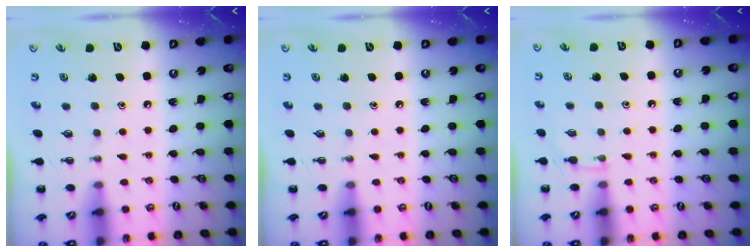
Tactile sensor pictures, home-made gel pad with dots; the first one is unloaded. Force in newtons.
{"total": 0.0}
{"total": 3.8, "press": 3.6, "slide": 1.3}